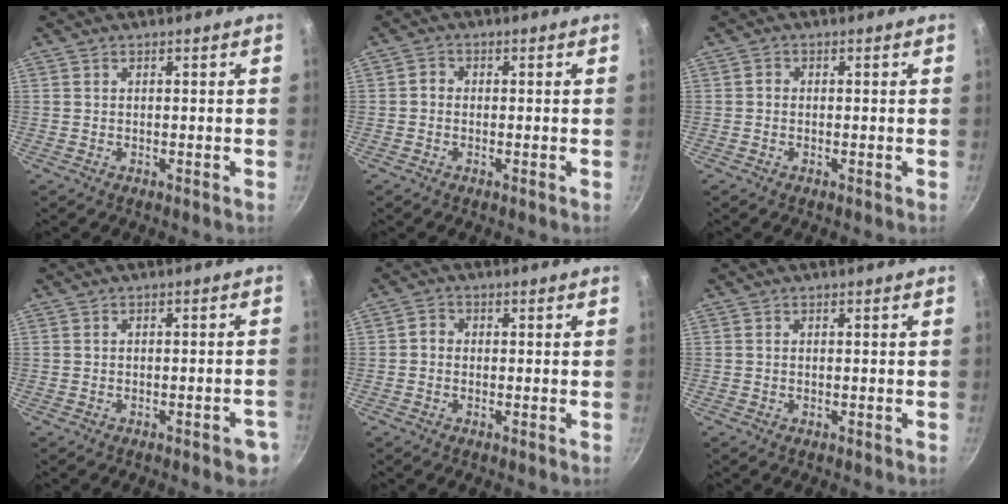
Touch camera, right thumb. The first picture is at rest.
{"total": 1.6, "force": [-0.3, 1.4, 0.7], "torque": [-0.011, 0.008, -0.008]}
{"total": 1.0, "force": [-0.1, 0.9, 0.4], "torque": [-0.007, 0.005, -0.004]}
{"total": 4.2, "force": [-2.2, 1.5, 3.2], "torque": [-0.031, 0.017, -0.020]}
{"total": 2.0, "force": [-0.3, 1.7, 0.9], "torque": [-0.013, 0.010, -0.011]}
{"total": 0.0}